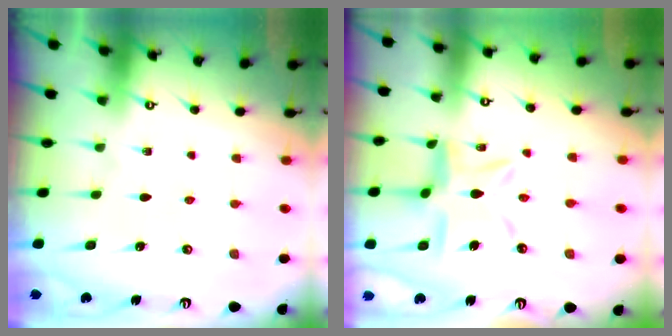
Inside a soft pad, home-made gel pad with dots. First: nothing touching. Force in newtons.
{"total": 9.2, "press": 9.1, "slide": 0.7}